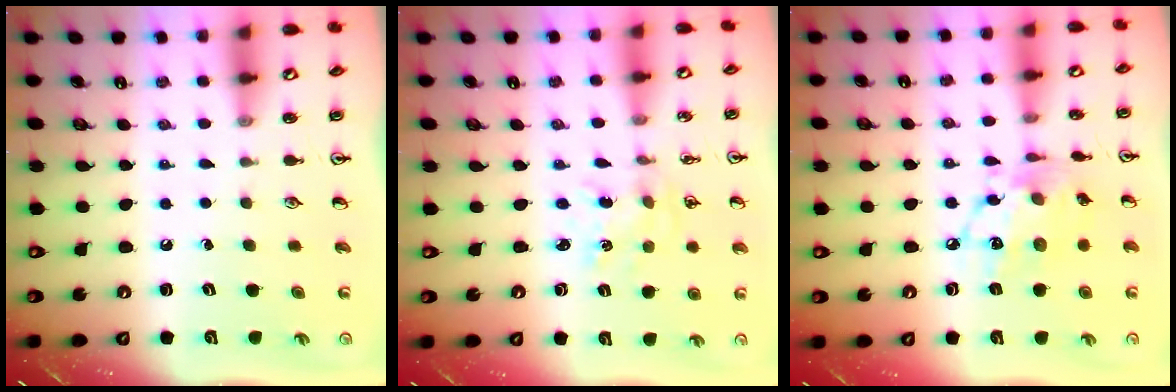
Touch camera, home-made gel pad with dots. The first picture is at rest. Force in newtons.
{"total": 1.7, "press": 1.7, "slide": 0.3}
{"total": 14.4, "press": 14.4, "slide": 1.2}